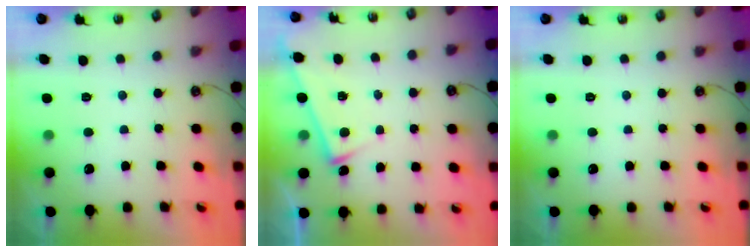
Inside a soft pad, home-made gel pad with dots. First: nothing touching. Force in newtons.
{"total": 4.0, "press": 4.0, "slide": 0.3}
{"total": 0.0}